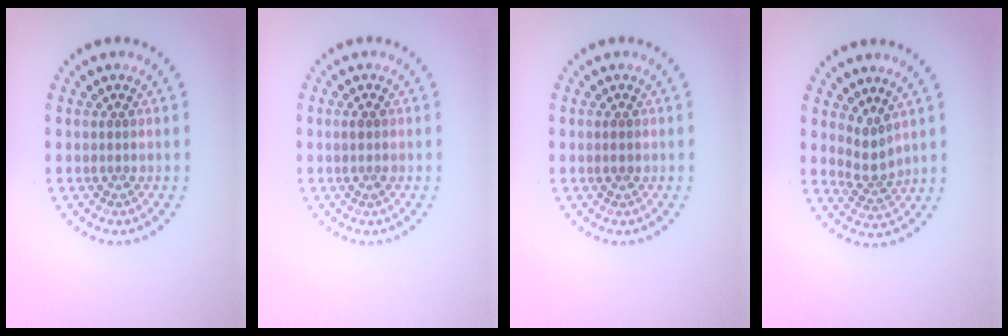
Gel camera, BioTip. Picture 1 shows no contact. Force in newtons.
{"total": 0.9, "press": 0.8, "slide": 0.5}
{"total": 0.8, "press": 0.8, "slide": 0.1}
{"total": 2.3, "press": 1.5, "slide": 1.7}